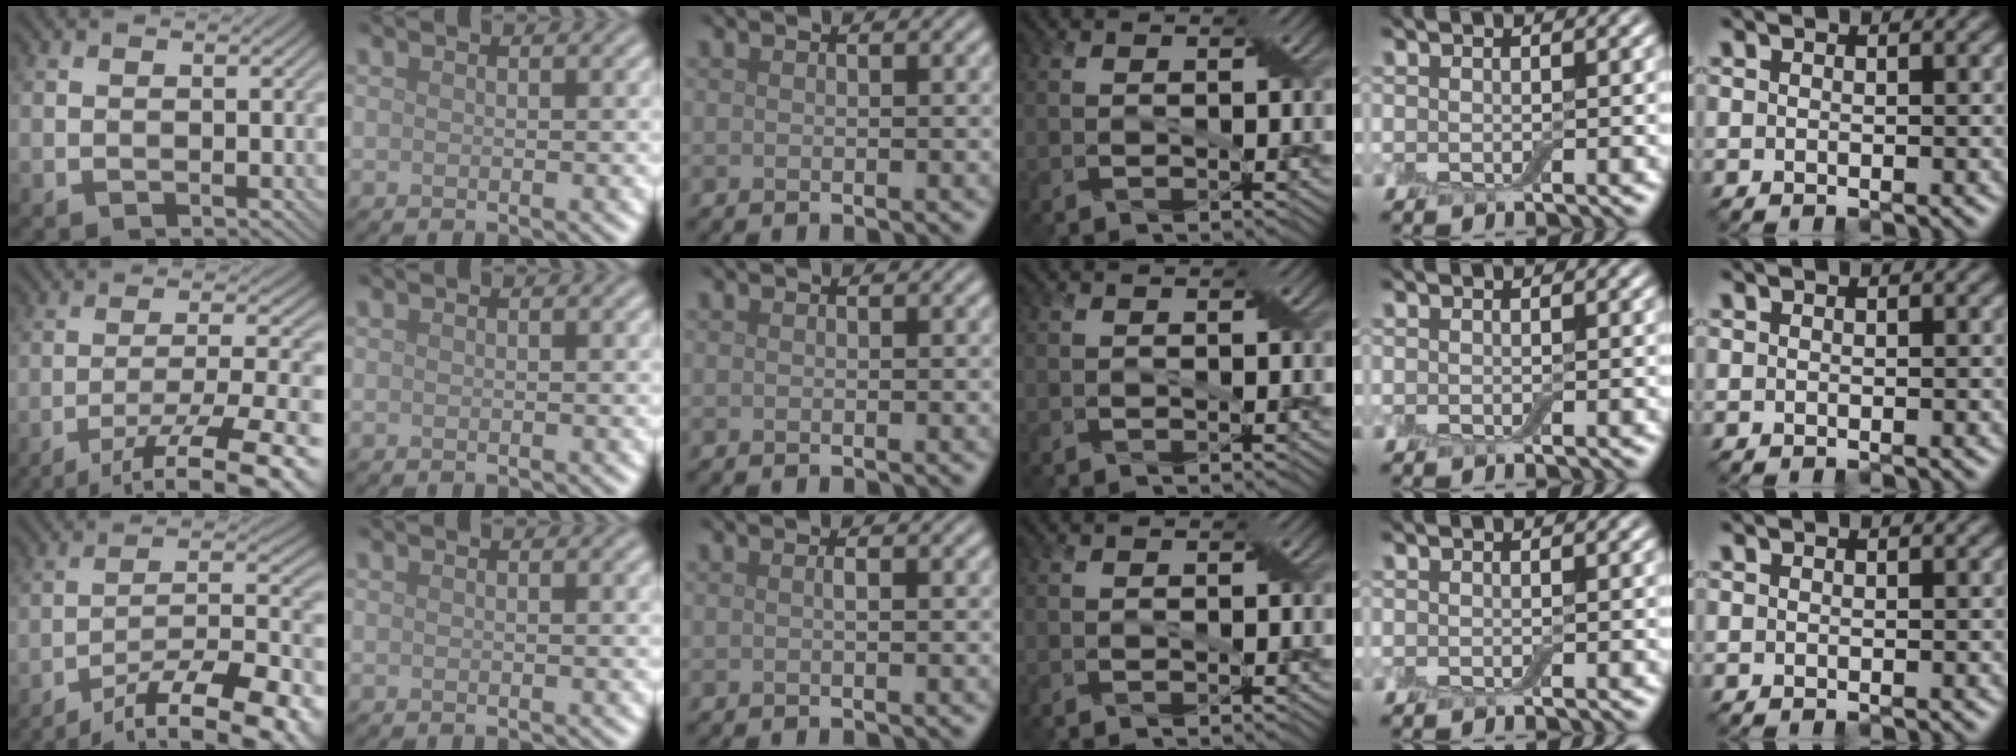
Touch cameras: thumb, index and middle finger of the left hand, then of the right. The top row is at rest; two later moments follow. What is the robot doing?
{"motion": "pour", "object": "bottle"}